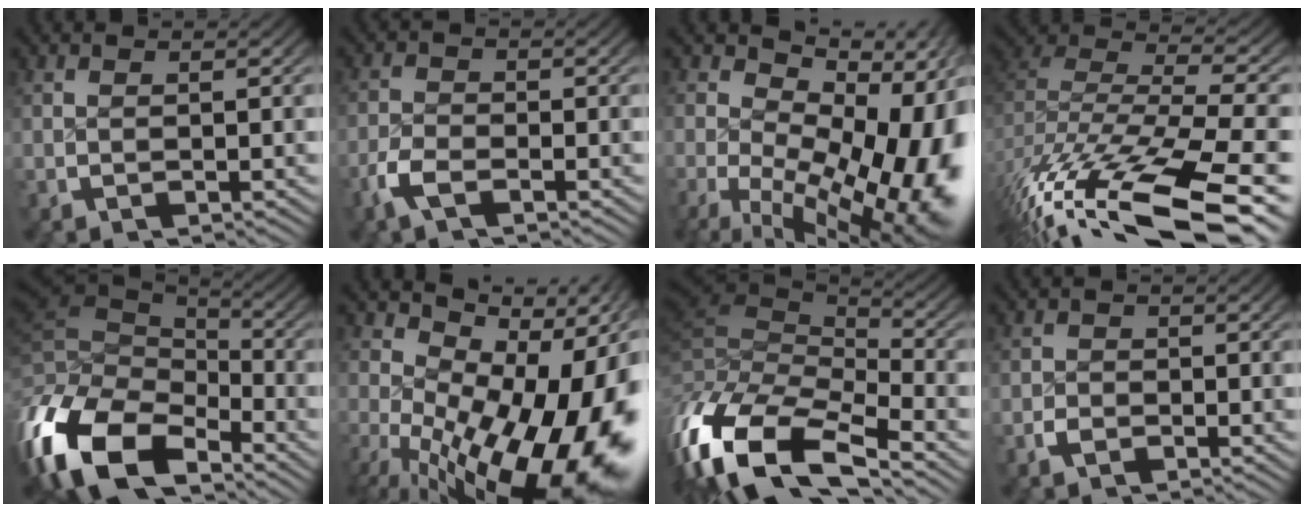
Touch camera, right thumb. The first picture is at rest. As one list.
[{"total": 2.4, "force": [-1.9, 1.2, 1.0], "torque": [-0.039, -0.002, -0.039]}, {"total": 17.5, "force": [-2.5, 11.2, 13.2], "torque": [-0.201, -0.053, -0.016]}, {"total": 14.8, "force": [-6.6, 8.5, 10.1], "torque": [-0.221, -0.047, -0.079]}, {"total": 13.0, "force": [-3.7, 8.8, 8.8], "torque": [-0.203, -0.030, -0.047]}, {"total": 19.4, "force": [-2.1, 12.0, 15.0], "torque": [-0.230, -0.036, -0.010]}, {"total": 13.6, "force": [-4.8, 8.3, 9.6], "torque": [-0.235, -0.042, -0.054]}, {"total": 1.5, "force": [-1.3, 0.8, -0.2], "torque": [-0.001, -0.003, -0.023]}]